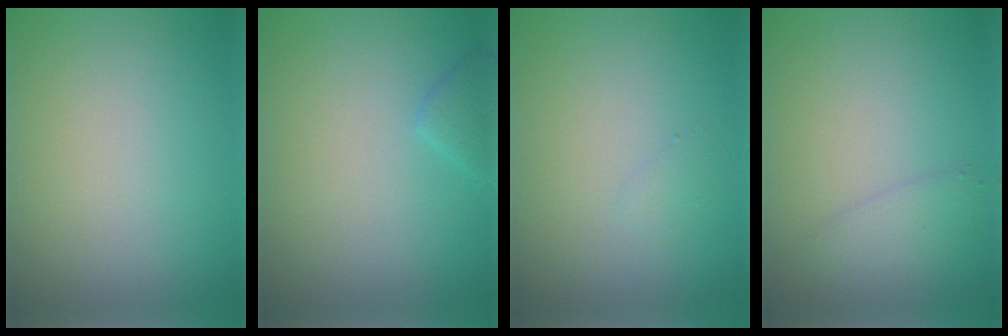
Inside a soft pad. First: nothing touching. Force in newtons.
{"total": 1.3, "press": 1.3, "slide": 0.1}
{"total": 0.5, "press": 0.5, "slide": 0.1}
{"total": 1.8, "press": 1.8, "slide": 0.1}